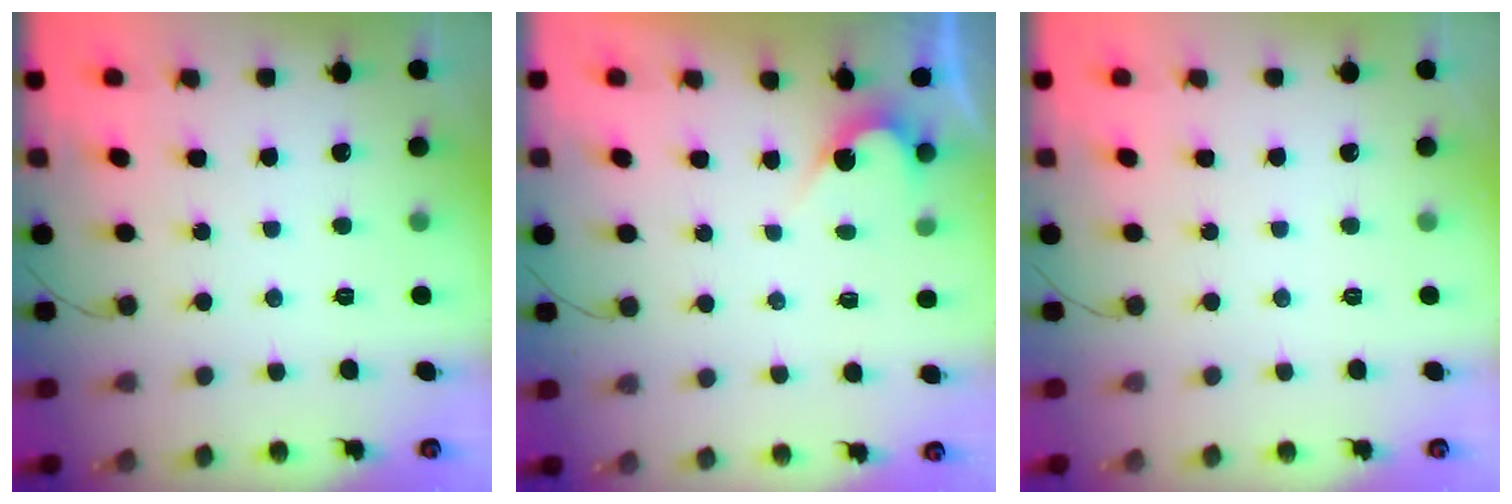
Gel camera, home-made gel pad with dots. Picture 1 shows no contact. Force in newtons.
{"total": 2.4, "press": 2.4, "slide": 0.1}
{"total": 0.0}